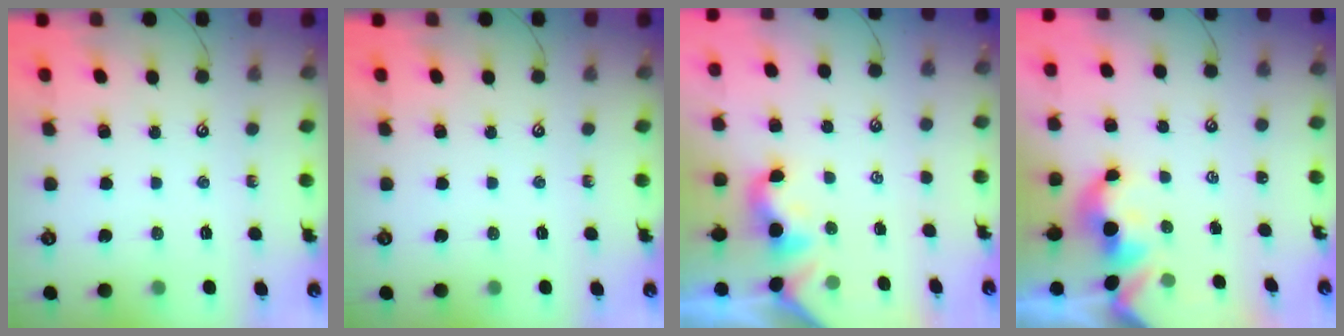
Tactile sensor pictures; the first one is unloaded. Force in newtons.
{"total": 0.0}
{"total": 2.0, "press": 2.0, "slide": 0.5}
{"total": 1.6, "press": 1.6, "slide": 0.2}